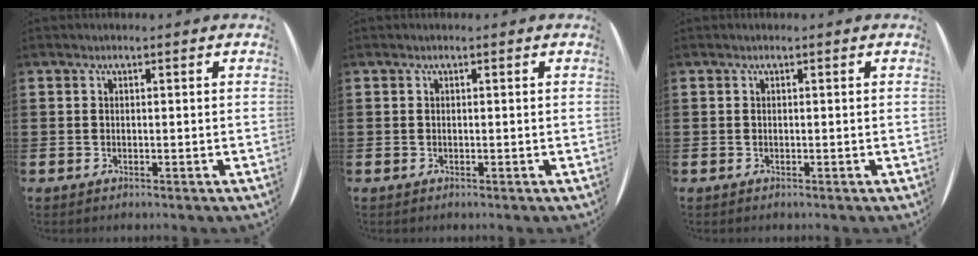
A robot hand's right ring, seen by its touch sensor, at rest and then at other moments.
{"total": 0.0}
{"total": 0.0}